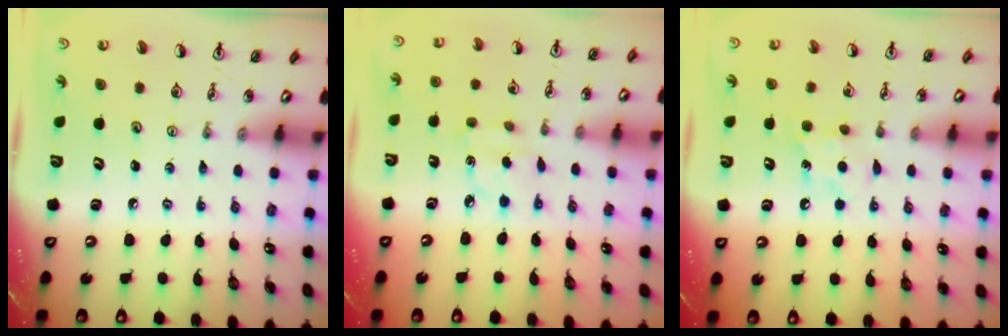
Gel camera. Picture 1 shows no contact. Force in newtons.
{"total": 2.9, "press": 2.8, "slide": 0.6}
{"total": 5.9, "press": 5.9, "slide": 0.7}